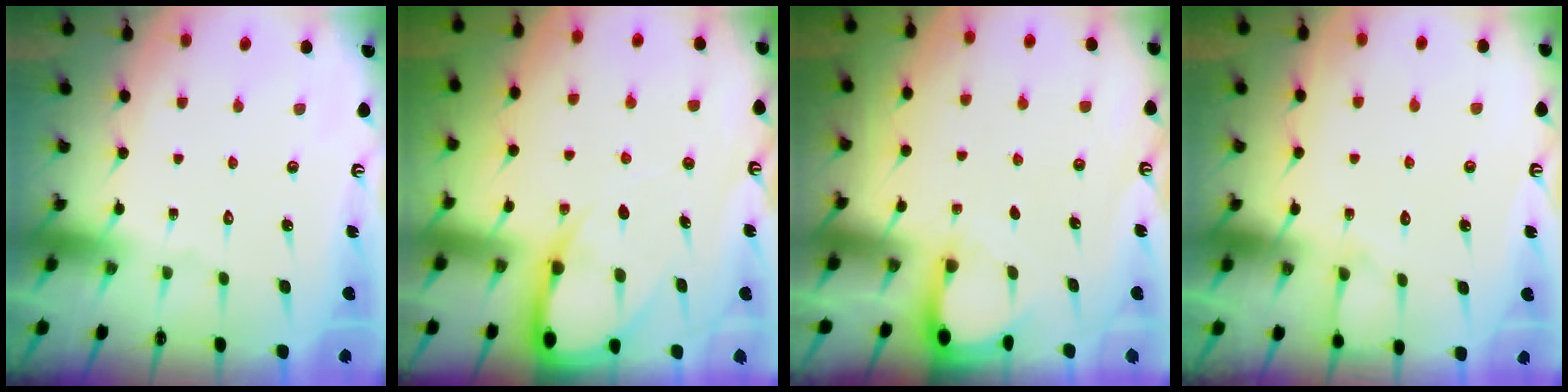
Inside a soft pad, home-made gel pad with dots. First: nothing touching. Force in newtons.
{"total": 7.6, "press": 7.5, "slide": 0.9}
{"total": 2.9, "press": 2.9, "slide": 0.3}
{"total": 3.9, "press": 3.9, "slide": 0.4}